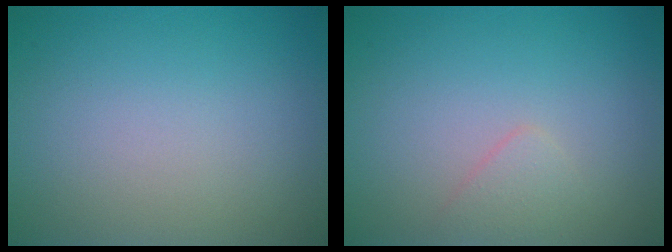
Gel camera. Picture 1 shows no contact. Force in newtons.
{"total": 1.2, "press": 1.2, "slide": 0.1}